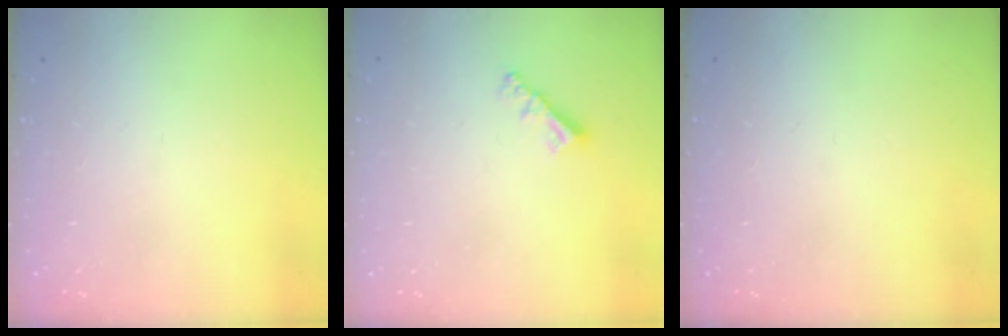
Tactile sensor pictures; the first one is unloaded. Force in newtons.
{"total": 2.9, "press": 2.9, "slide": 0.3}
{"total": 0.0}